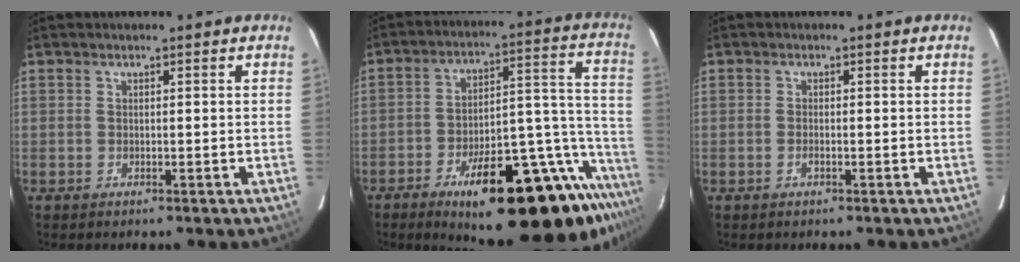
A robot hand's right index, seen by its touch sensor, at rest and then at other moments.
{"total": 28.1, "force": [-19.0, 7.0, 19.6], "torque": [-0.250, 0.002, -0.271]}
{"total": 1.2, "force": [-0.6, 0.4, 0.8], "torque": [-0.019, 0.000, -0.012]}